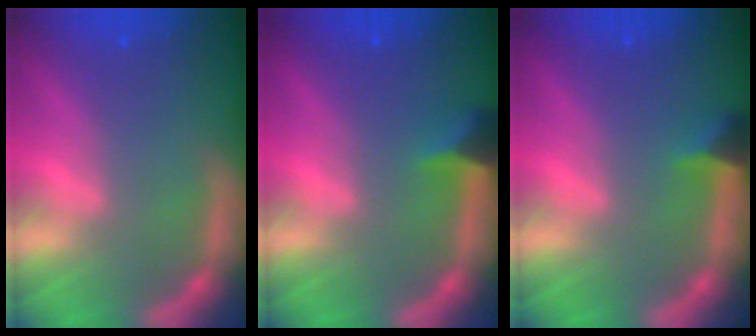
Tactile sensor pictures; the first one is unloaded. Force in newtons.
{"total": 2.4}
{"total": 1.9}